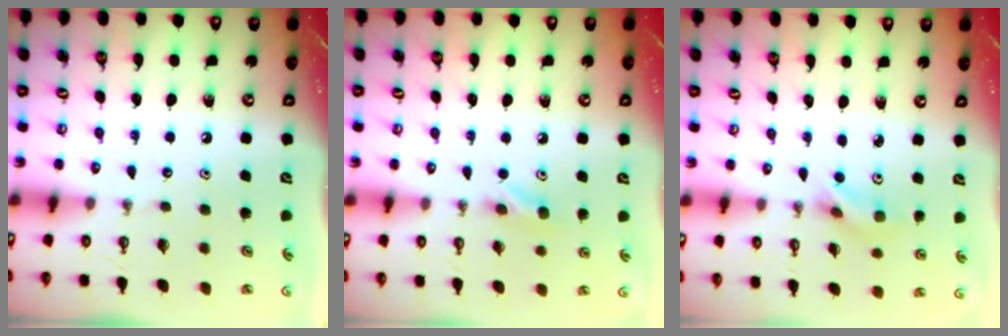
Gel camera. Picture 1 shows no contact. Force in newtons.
{"total": 5.4, "press": 5.3, "slide": 0.9}
{"total": 4.4, "press": 3.7, "slide": 2.4}